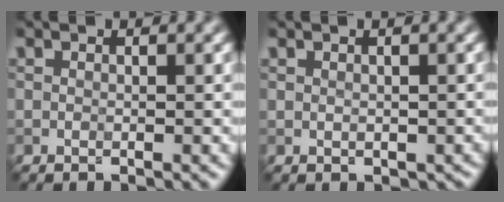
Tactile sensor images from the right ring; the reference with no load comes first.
{"total": 1.1, "force": [0.3, 0.8, 0.6], "torque": [-0.009, -0.002, 0.010]}